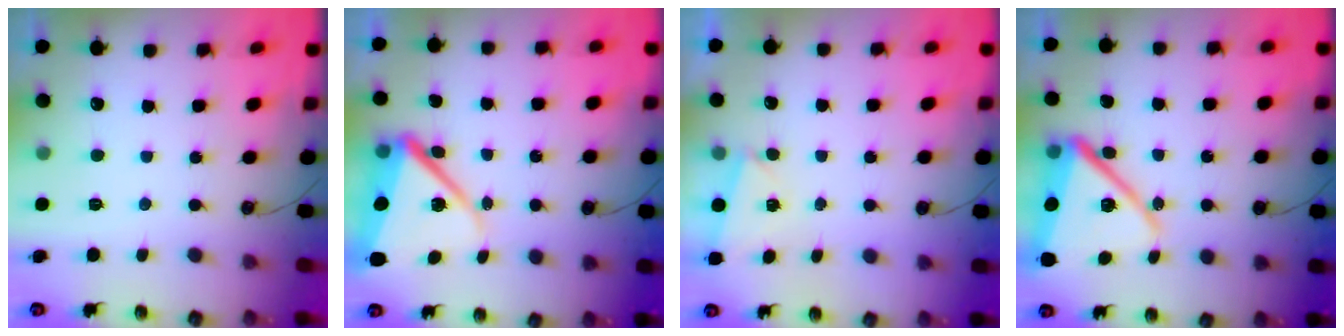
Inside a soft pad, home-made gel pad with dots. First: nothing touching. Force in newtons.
{"total": 13.1, "press": 12.9, "slide": 1.8}
{"total": 2.0, "press": 0.9, "slide": 1.8}
{"total": 18.4, "press": 18.3, "slide": 2.2}